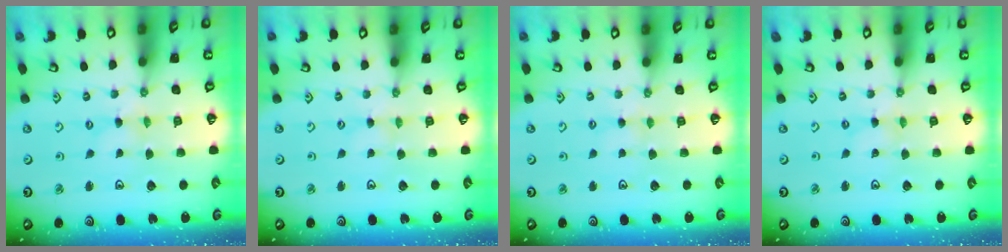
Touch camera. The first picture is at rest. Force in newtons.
{"total": 0.8, "press": 0.8, "slide": 0.1}
{"total": 2.8, "press": 2.8, "slide": 0.3}
{"total": 0.0}